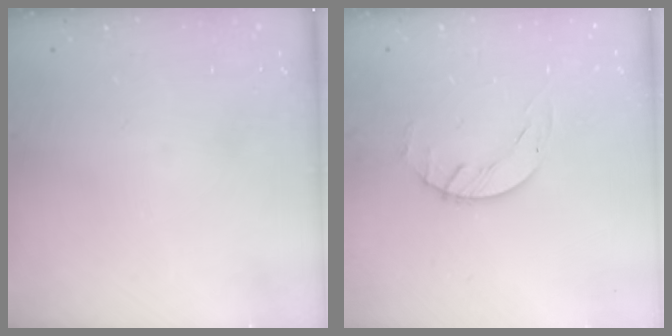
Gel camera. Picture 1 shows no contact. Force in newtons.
{"total": 1.8, "press": 1.8, "slide": 0.3}